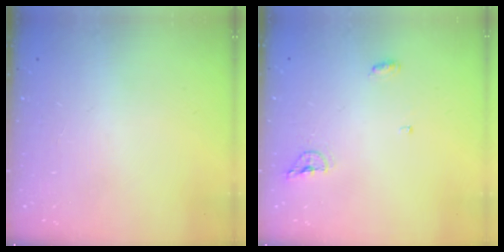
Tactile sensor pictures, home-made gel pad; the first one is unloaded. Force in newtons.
{"total": 4.8, "press": 4.7, "slide": 1.1}